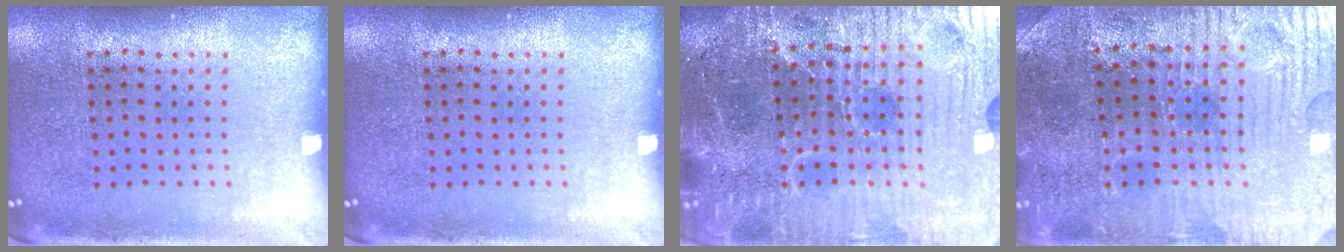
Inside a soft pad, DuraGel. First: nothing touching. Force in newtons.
{"total": 0.0}
{"total": 7.3, "press": 6.5, "slide": 3.3}
{"total": 3.7, "press": 3.7, "slide": 0.6}